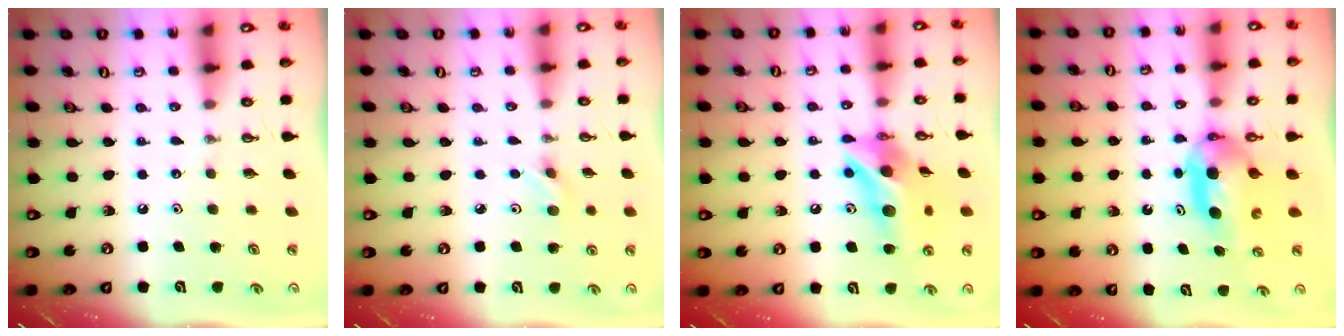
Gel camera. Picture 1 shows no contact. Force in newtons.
{"total": 3.9, "press": 3.6, "slide": 1.4}
{"total": 13.5, "press": 13.4, "slide": 1.3}
{"total": 9.1, "press": 4.7, "slide": 7.8}